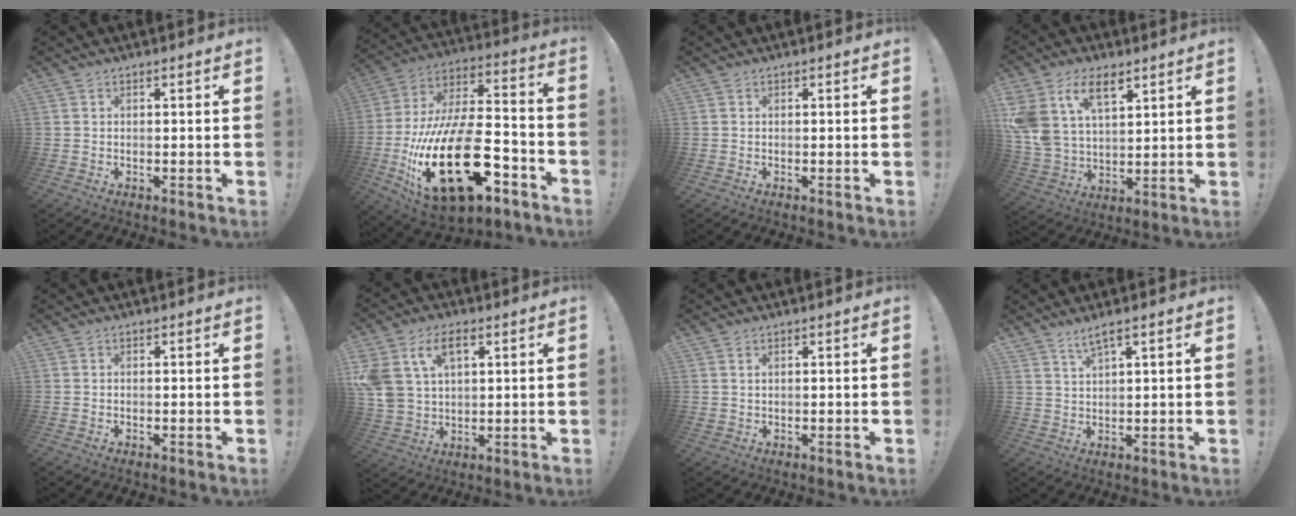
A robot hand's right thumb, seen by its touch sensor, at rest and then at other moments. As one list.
[{"total": 32.0, "force": [-10.4, 16.0, 25.6], "torque": [-0.488, 0.058, -0.154]}, {"total": 0.0}, {"total": 14.1, "force": [8.1, 8.1, 8.3], "torque": [-0.185, -0.039, 0.152]}, {"total": 0.0}, {"total": 12.4, "force": [5.5, 8.3, 7.4], "torque": [-0.164, -0.009, 0.107]}, {"total": 1.2, "force": [0.7, 0.6, 0.7], "torque": [-0.015, 0.001, 0.012]}, {"total": 3.9, "force": [2.9, 0.3, 2.6], "torque": [-0.047, -0.015, 0.049]}]